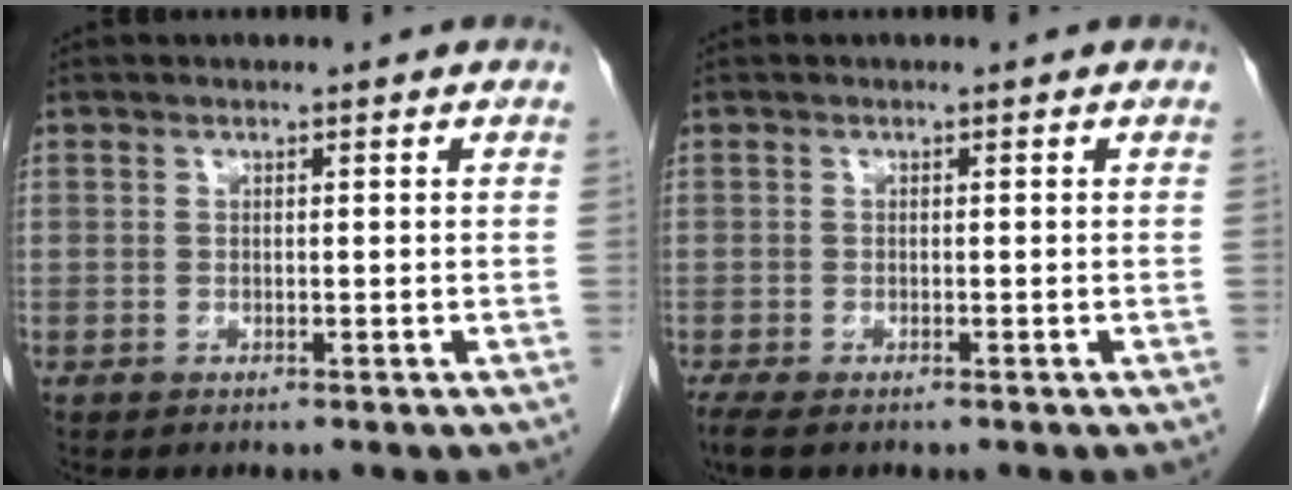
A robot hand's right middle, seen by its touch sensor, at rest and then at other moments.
{"total": 3.2, "force": [-2.4, 1.0, 1.9], "torque": [-0.039, -0.012, -0.037]}